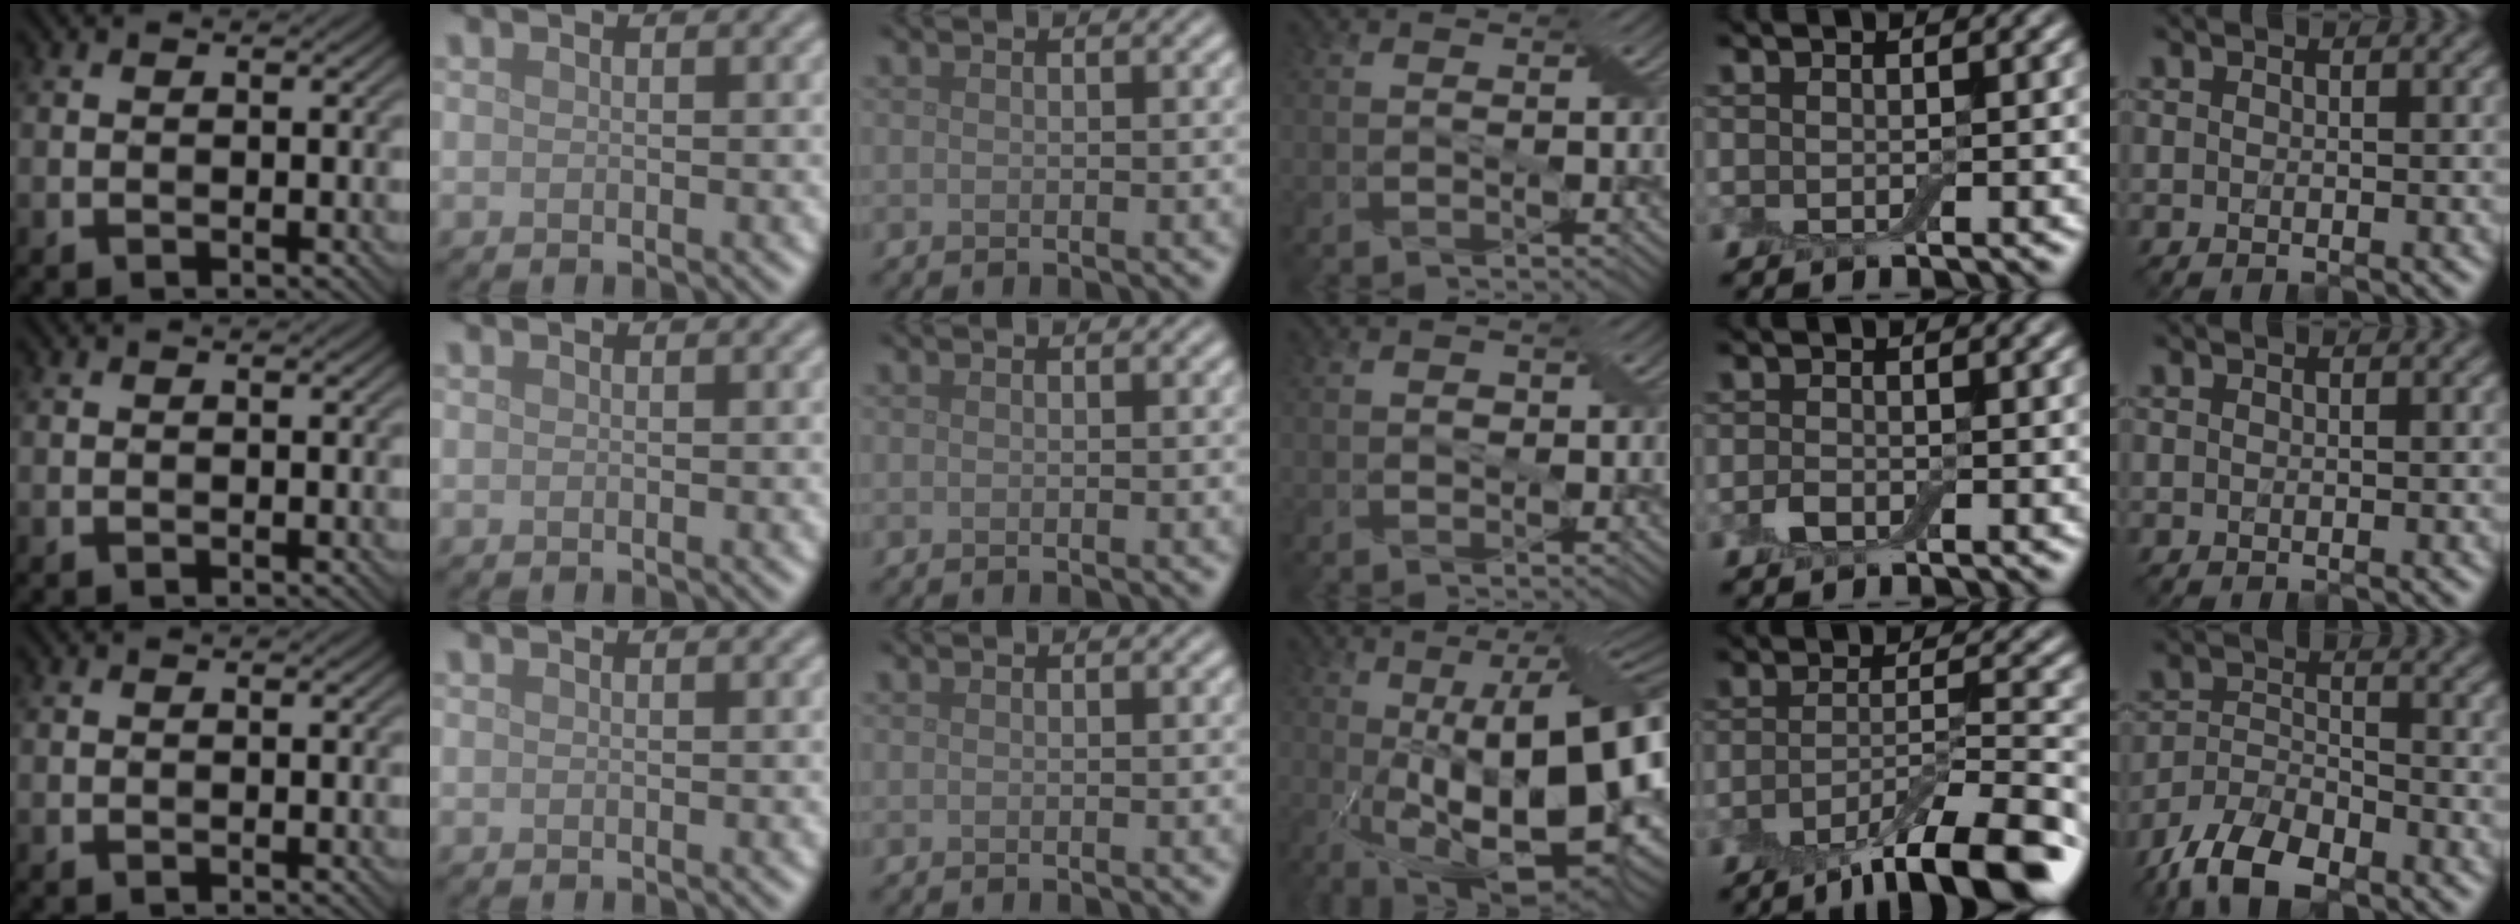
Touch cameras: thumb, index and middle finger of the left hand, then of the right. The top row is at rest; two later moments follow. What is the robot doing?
{"motion": "insert", "object": "drawer"}